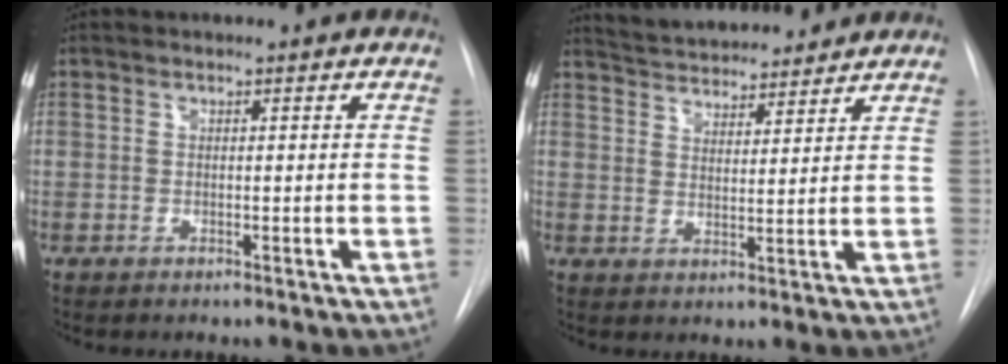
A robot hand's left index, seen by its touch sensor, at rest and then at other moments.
{"total": 12.7, "force": [11.9, 2.5, 3.7], "torque": [-0.055, 0.021, 0.180]}